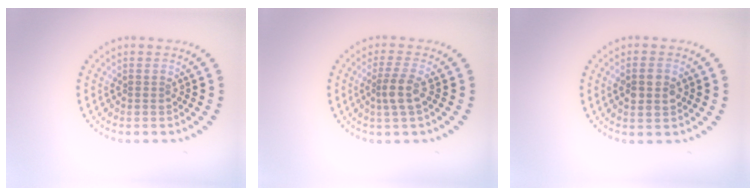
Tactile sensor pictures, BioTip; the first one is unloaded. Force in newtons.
{"total": 2.5, "press": 2.0, "slide": 1.5}
{"total": 2.5, "press": 2.4, "slide": 0.5}